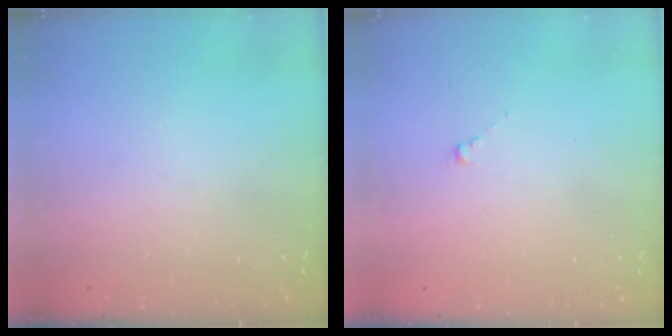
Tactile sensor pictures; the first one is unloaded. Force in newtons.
{"total": 0.0}